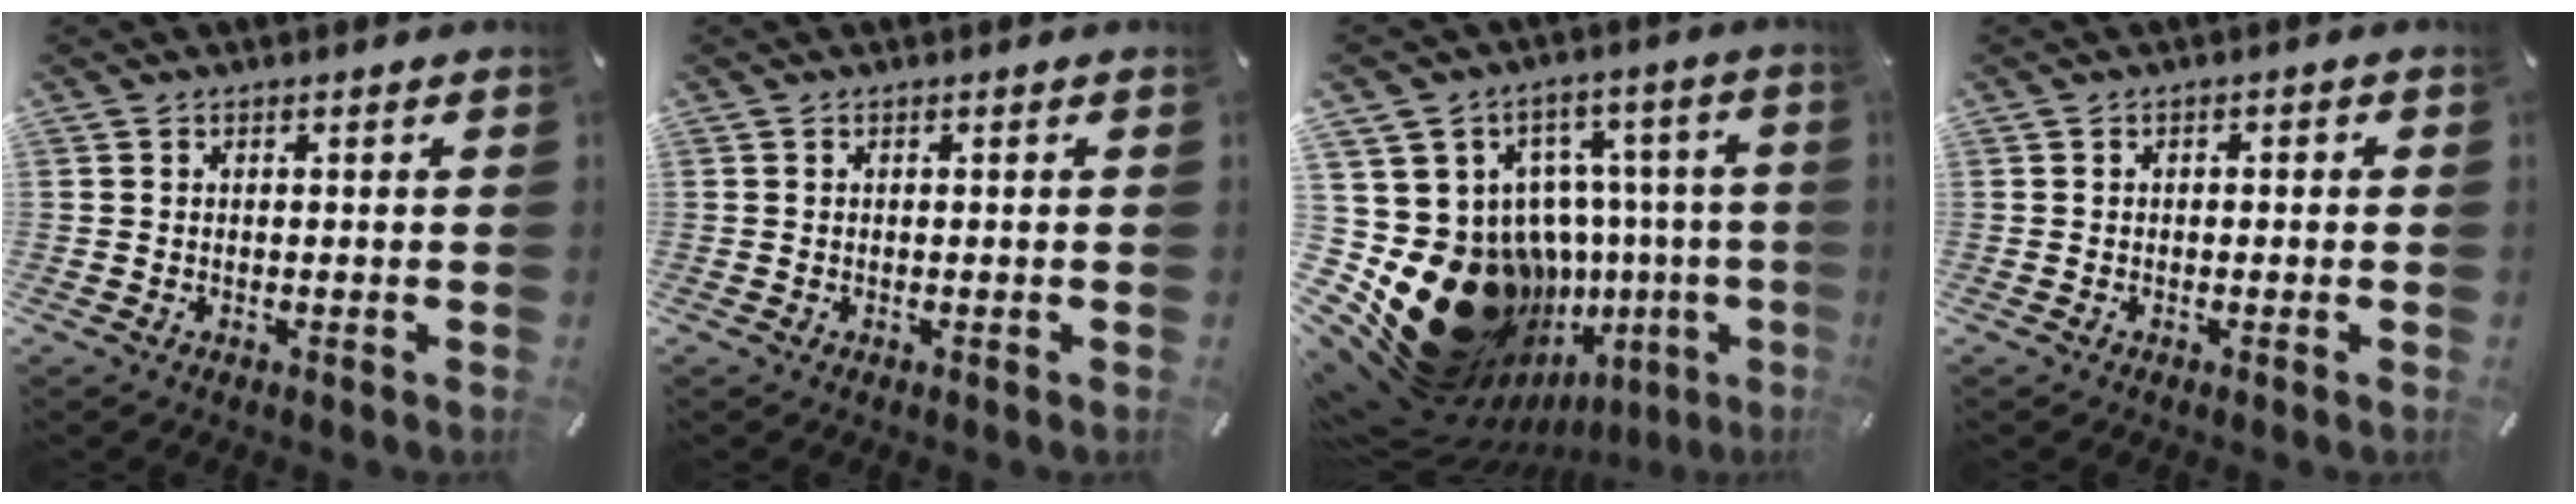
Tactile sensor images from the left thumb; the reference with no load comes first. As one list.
[{"total": 0.0}, {"total": 28.3, "force": [-9.8, 20.3, 17.2], "torque": [-0.263, 0.008, -0.094]}, {"total": 0.9, "force": [-0.4, 0.6, 0.5], "torque": [-0.010, 0.003, -0.009]}]